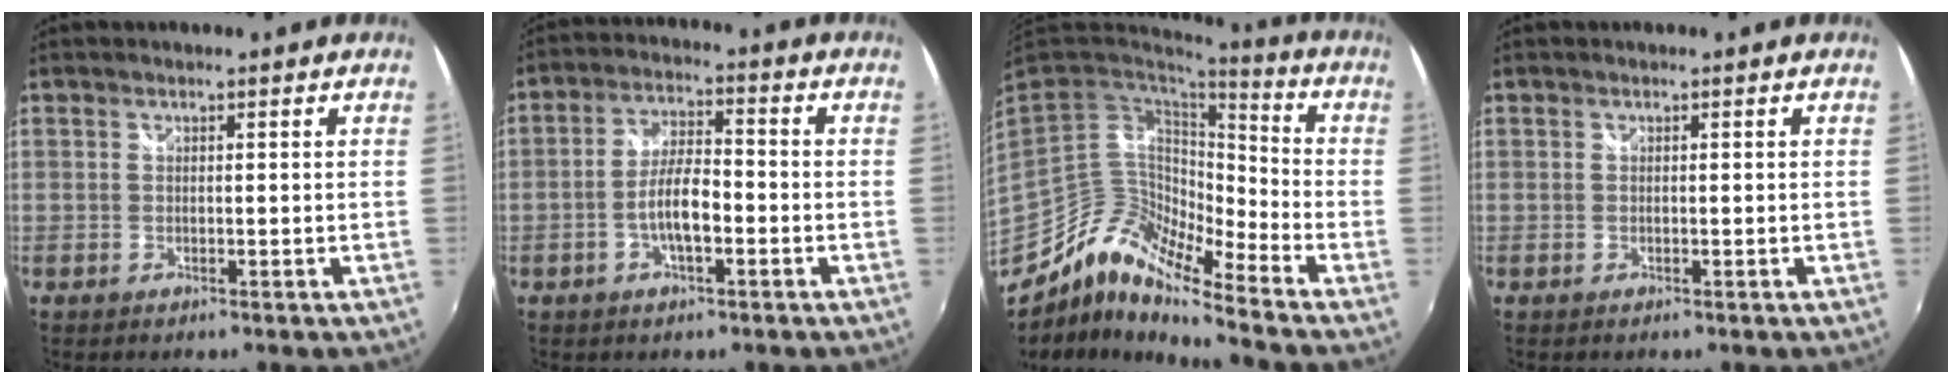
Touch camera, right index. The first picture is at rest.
{"total": 6.7, "force": [-2.4, 2.1, 5.9], "torque": [-0.118, 0.007, -0.042]}
{"total": 9.6, "force": [-6.9, 2.7, 6.1], "torque": [-0.097, 0.012, -0.148]}
{"total": 0.0}